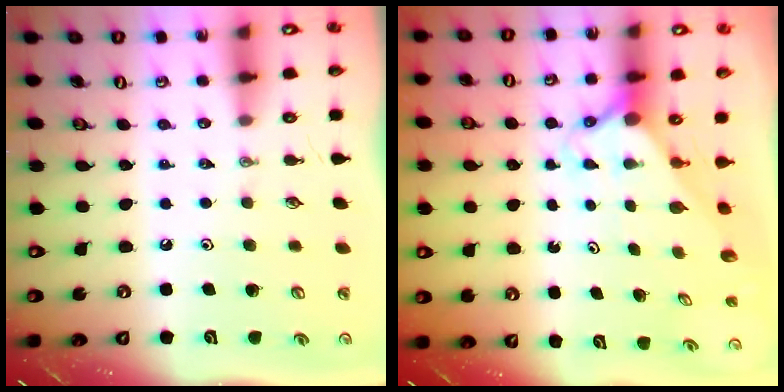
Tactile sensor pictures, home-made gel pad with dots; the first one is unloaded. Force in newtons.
{"total": 2.1, "press": 2.1, "slide": 0.2}